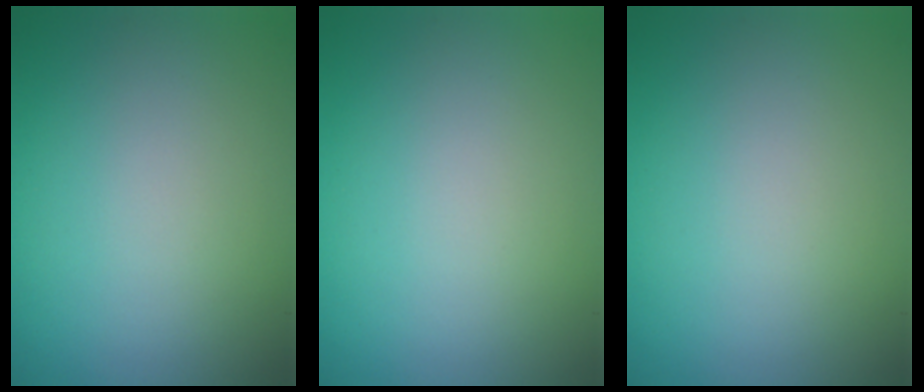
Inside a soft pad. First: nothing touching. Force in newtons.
{"total": 0.0}
{"total": 0.0}